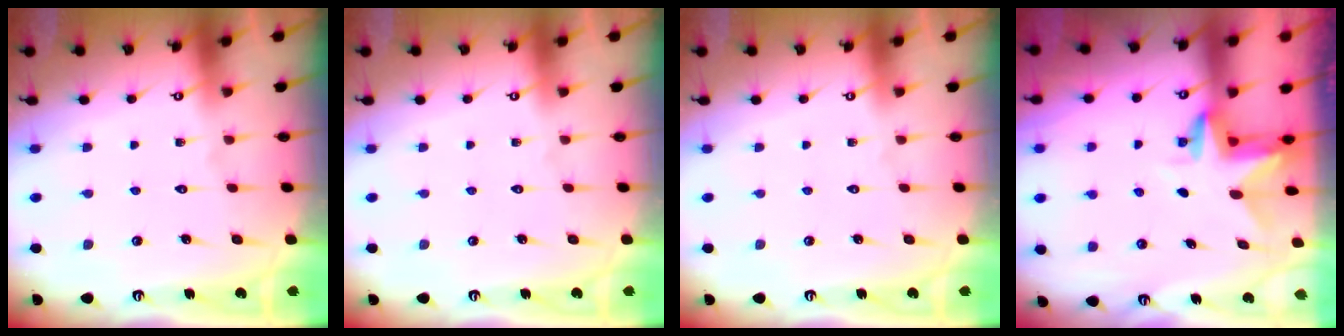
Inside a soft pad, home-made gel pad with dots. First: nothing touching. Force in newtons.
{"total": 0.0}
{"total": 0.0}
{"total": 2.9, "press": 2.9, "slide": 0.2}